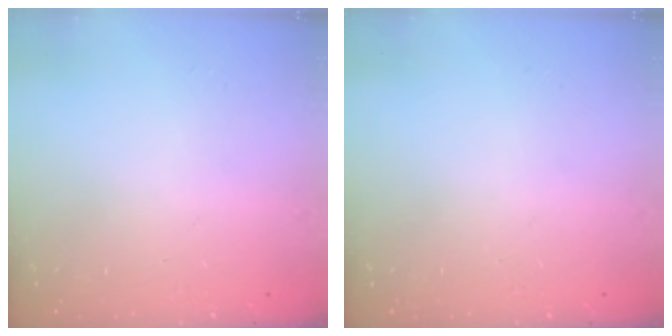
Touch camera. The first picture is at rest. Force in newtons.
{"total": 0.0}